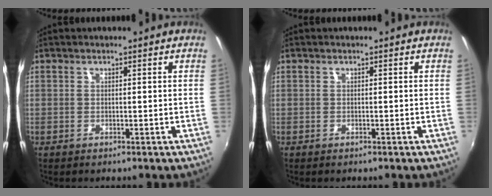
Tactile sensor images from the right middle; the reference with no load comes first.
{"total": 0.0}